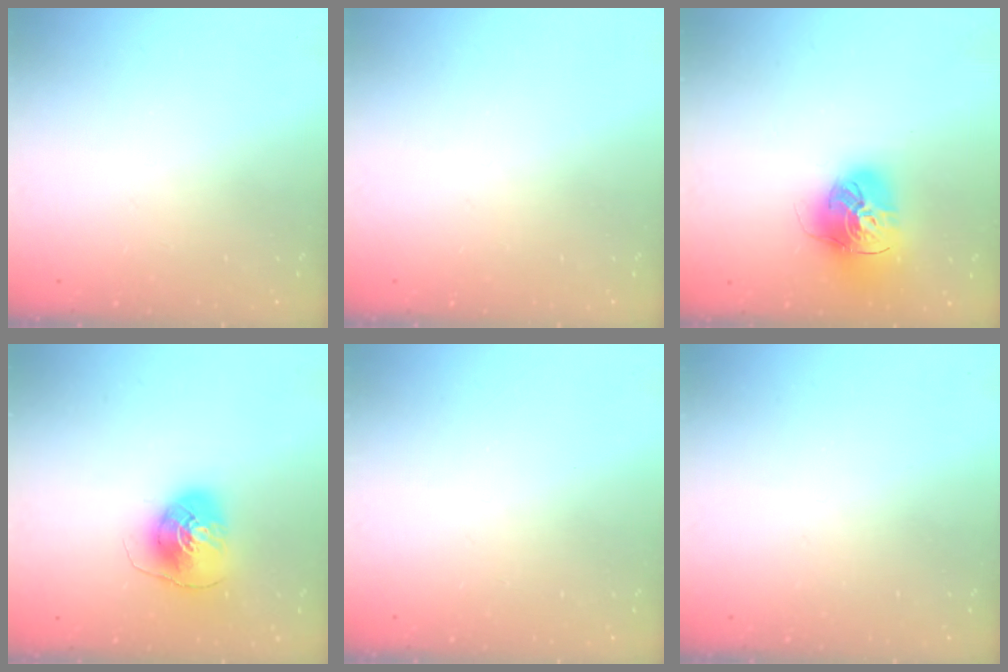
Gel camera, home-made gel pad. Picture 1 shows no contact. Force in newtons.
{"total": 0.0}
{"total": 16.3, "press": 16.2, "slide": 1.6}
{"total": 8.5, "press": 8.4, "slide": 0.7}
{"total": 0.0}
{"total": 0.0}